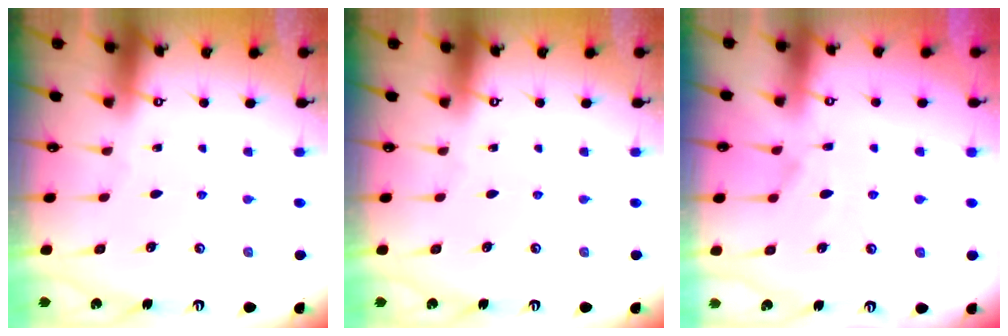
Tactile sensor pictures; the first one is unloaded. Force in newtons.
{"total": 0.0}
{"total": 1.5, "press": 0.9, "slide": 1.2}